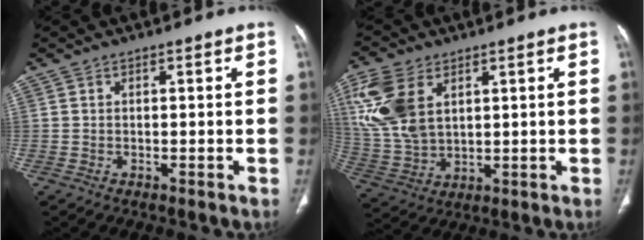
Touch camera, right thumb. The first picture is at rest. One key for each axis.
{"total": 14.1, "fx": 5.2, "fy": 8.6, "fz": 9.8, "tx": -0.218, "ty": -0.010, "tz": 0.117}